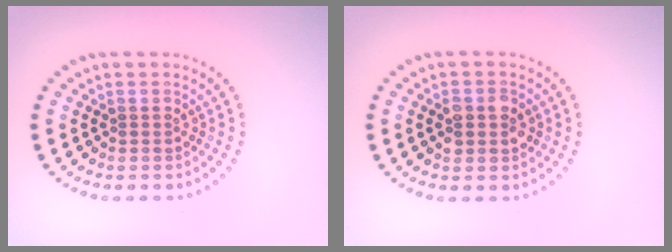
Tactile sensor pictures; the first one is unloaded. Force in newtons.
{"total": 2.7, "press": 2.7, "slide": 0.2}